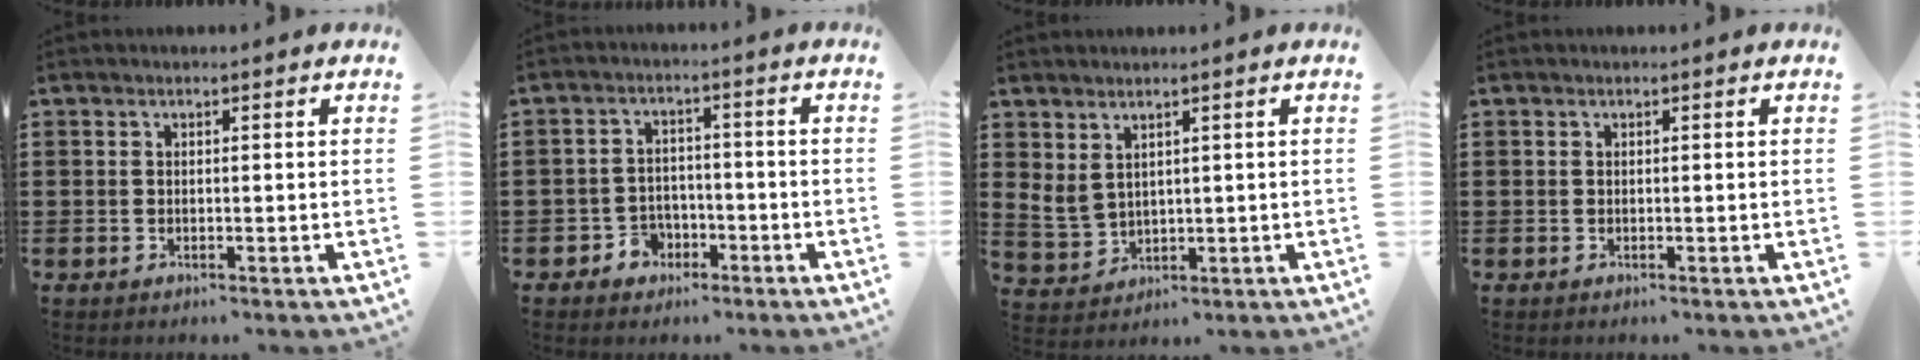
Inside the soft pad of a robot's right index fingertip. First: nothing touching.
{"total": 3.6, "force": [-2.1, 2.8, 0.7], "torque": [-0.023, 0.008, -0.043]}
{"total": 2.6, "force": [1.7, 1.5, 1.2], "torque": [-0.040, 0.003, 0.031]}
{"total": 0.0}